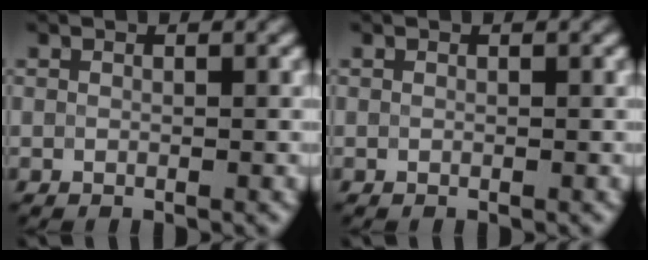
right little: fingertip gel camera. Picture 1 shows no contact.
{"total": 0.0}